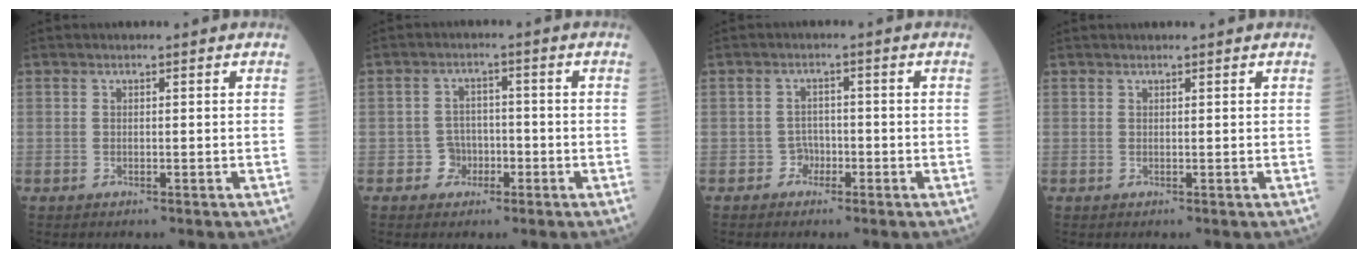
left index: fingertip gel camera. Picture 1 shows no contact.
{"total": 3.2, "force": [-1.4, 2.8, 0.6], "torque": [-0.005, 0.011, -0.025]}
{"total": 1.9, "force": [-1.2, 1.5, 0.2], "torque": [0.003, 0.009, -0.023]}
{"total": 2.2, "force": [2.0, 0.1, 0.7], "torque": [-0.003, 0.023, 0.028]}